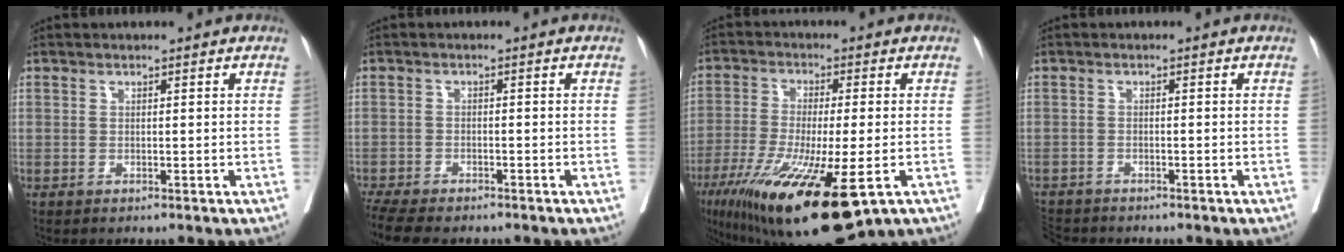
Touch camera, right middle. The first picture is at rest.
{"total": 9.5, "force": [-7.9, 2.7, 4.6], "torque": [-0.083, -0.009, -0.123]}
{"total": 21.2, "force": [-10.6, 4.5, 17.8], "torque": [-0.296, -0.060, -0.169]}
{"total": 4.4, "force": [-4.0, 1.7, 0.4], "torque": [-0.004, -0.009, -0.071]}